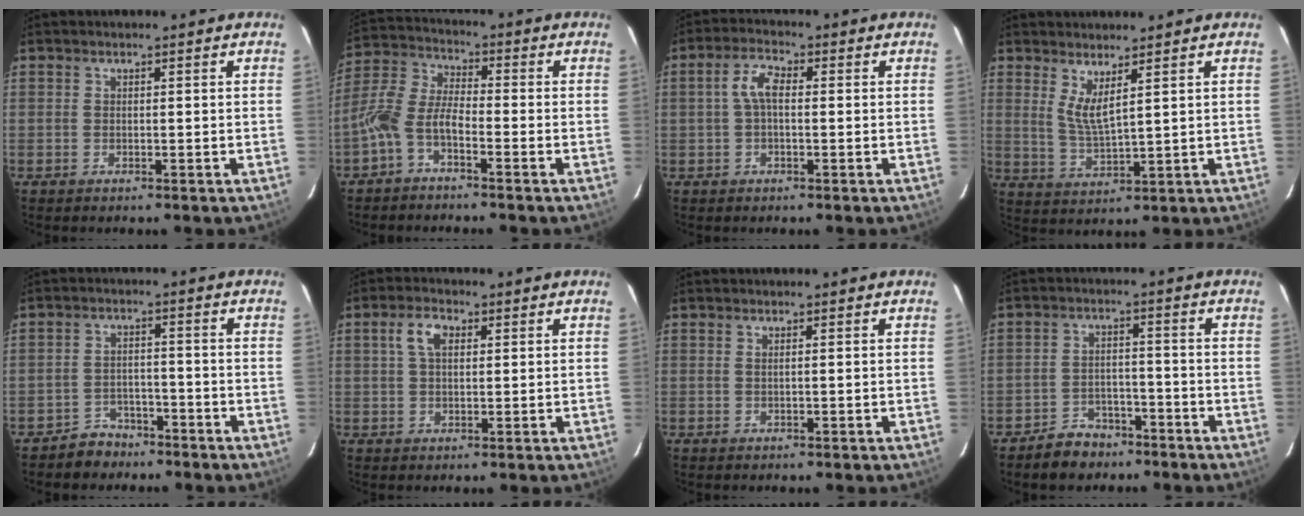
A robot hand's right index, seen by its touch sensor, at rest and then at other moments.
{"total": 6.5, "force": [-3.5, 2.5, 5.0], "torque": [-0.123, 0.019, -0.075]}
{"total": 4.3, "force": [0.1, 2.0, 3.8], "torque": [-0.079, 0.013, 0.002]}
{"total": 4.7, "force": [2.9, 0.5, 3.7], "torque": [-0.071, -0.014, 0.055]}
{"total": 4.9, "force": [-4.0, 2.8, 0.3], "torque": [-0.023, 0.016, -0.062]}
{"total": 4.5, "force": [1.5, 2.6, 3.4], "torque": [-0.065, 0.013, 0.028]}
{"total": 0.5, "force": [0.1, -0.2, 0.4], "torque": [-0.009, 0.001, 0.002]}
{"total": 6.6, "force": [-5.1, 3.8, 1.5], "torque": [-0.050, 0.018, -0.073]}